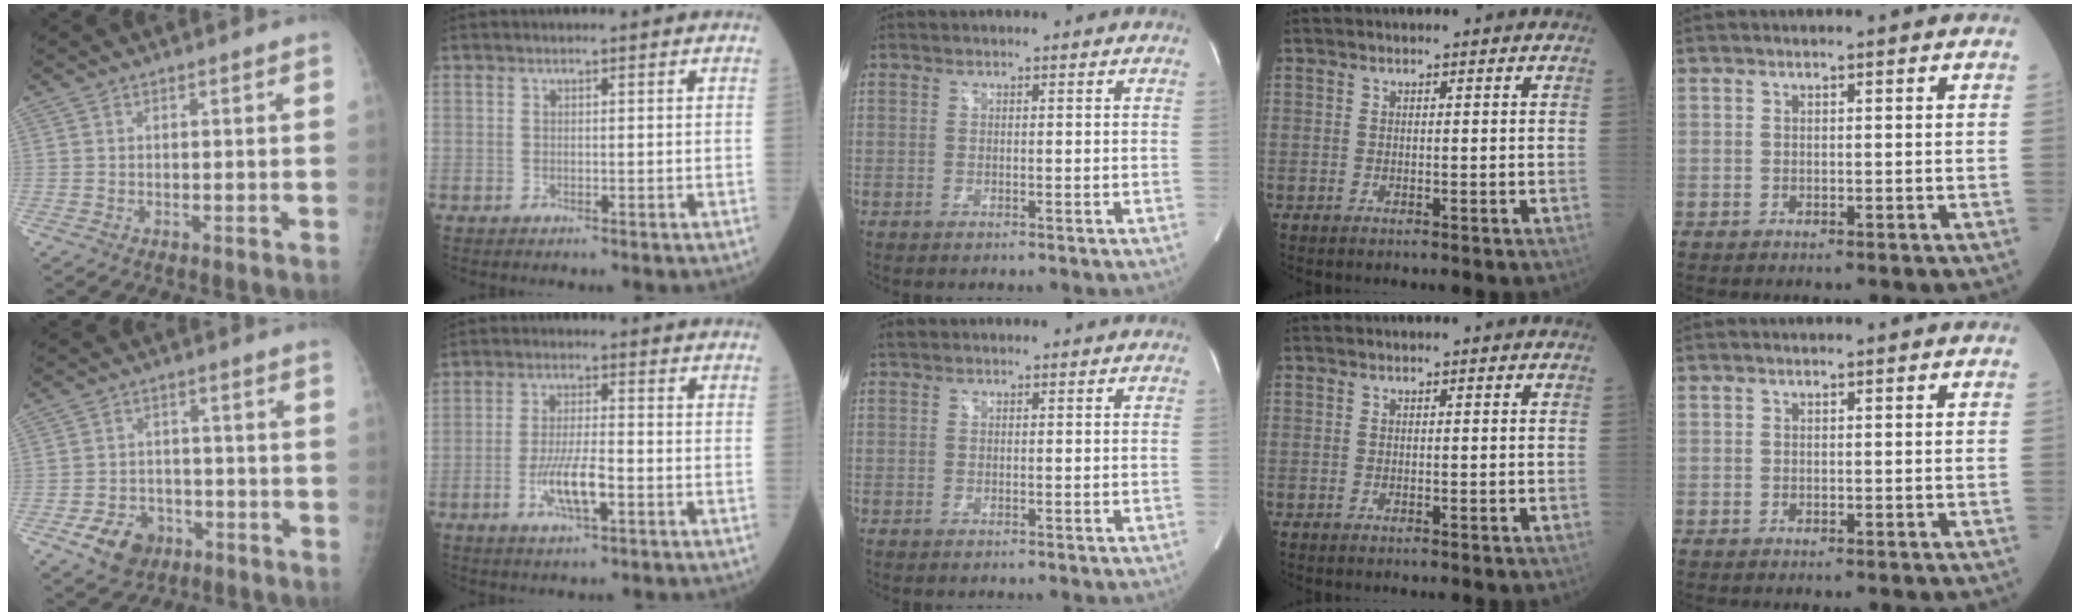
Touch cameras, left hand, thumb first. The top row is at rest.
{"thumb": {"total": 7.9, "force": [-3.9, 6.0, 3.3], "torque": [-0.037, 0.025, -0.056]}, "index": {"total": 6.7, "force": [-2.4, 1.3, 6.1], "torque": [-0.123, -0.005, -0.044]}, "middle": {"total": 0.7, "force": [0.6, 0.4, 0.2], "torque": [-0.011, 0.014, 0.014]}}